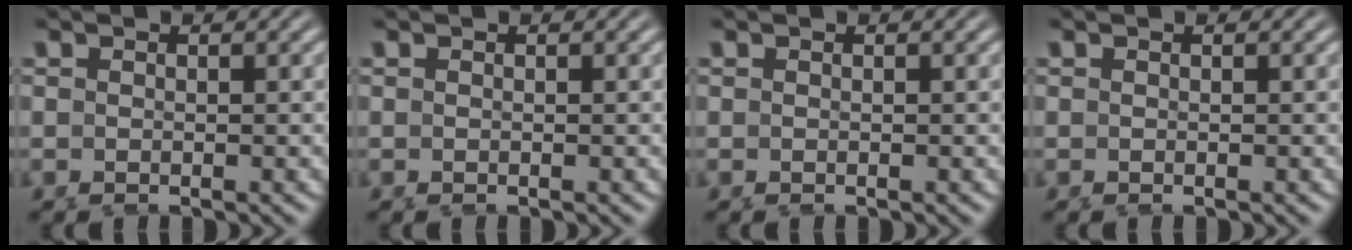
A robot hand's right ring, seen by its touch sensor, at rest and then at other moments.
{"total": 0.0}
{"total": 0.0}
{"total": 0.0}